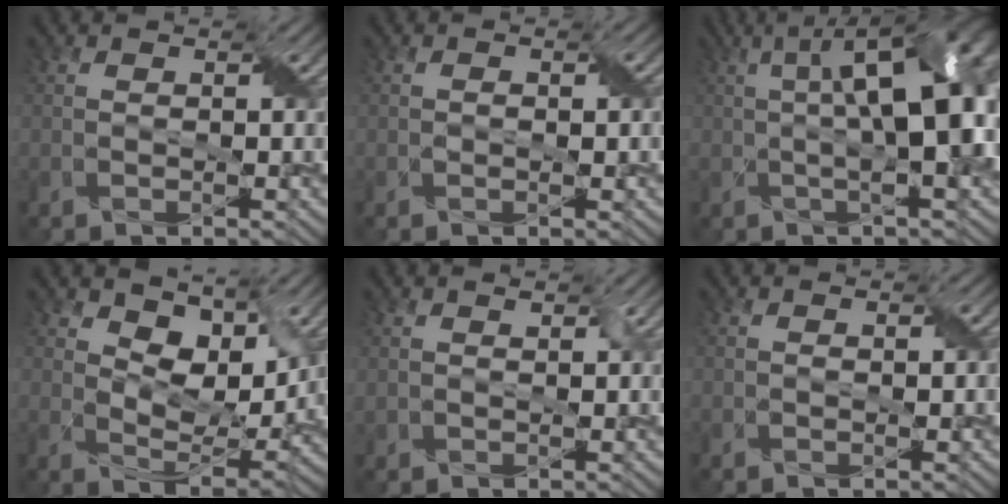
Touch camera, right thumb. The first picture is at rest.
{"total": 1.4, "force": [0.0, 0.8, 1.1], "torque": [-0.017, -0.001, 0.000]}
{"total": 15.2, "force": [1.1, 5.4, 14.2], "torque": [-0.199, 0.017, 0.012]}
{"total": 7.8, "force": [3.8, 4.5, 5.1], "torque": [-0.089, -0.011, 0.061]}
{"total": 1.1, "force": [0.7, 0.6, 0.5], "torque": [-0.016, -0.001, 0.017]}
{"total": 0.9, "force": [0.1, 0.3, 0.8], "torque": [-0.015, -0.001, 0.002]}